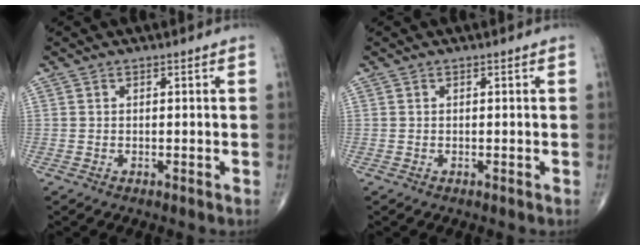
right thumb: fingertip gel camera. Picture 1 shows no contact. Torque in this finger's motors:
{"motor_torque": [0.00, 0.00, 0.00, 0.00, 0.00]}